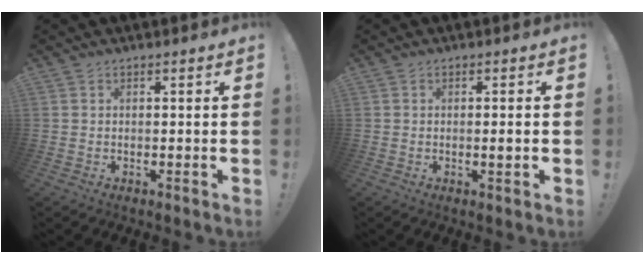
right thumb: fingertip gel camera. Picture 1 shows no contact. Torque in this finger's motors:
{"motor_torque": [0.01, -0.18, -0.01, 0.16, 0.02]}